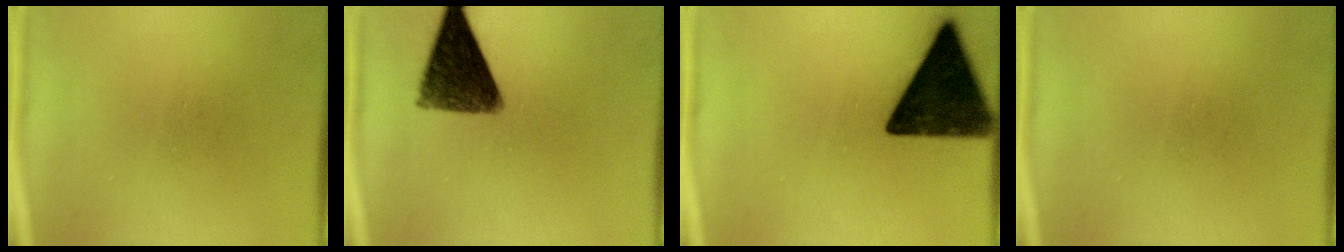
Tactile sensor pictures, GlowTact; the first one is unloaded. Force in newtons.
{"total": 11.5}
{"total": 15.9}
{"total": 0.0}